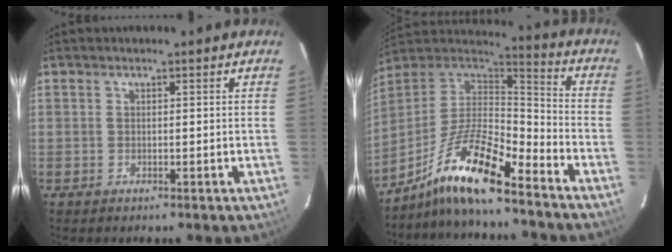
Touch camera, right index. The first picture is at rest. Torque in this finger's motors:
{"motor_torque": [1.13, -1.01, 0.92, 0.21]}